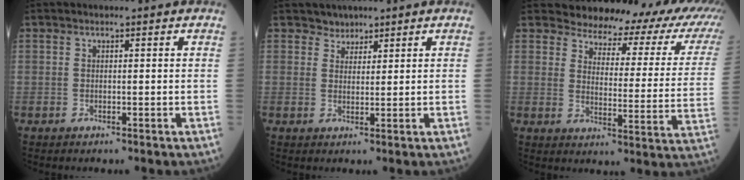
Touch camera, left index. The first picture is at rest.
{"total": 2.1, "force": [1.7, 1.1, -0.3], "torque": [0.010, -0.001, 0.027]}
{"total": 19.2, "force": [17.0, 5.2, 7.1], "torque": [-0.060, -0.053, 0.177]}